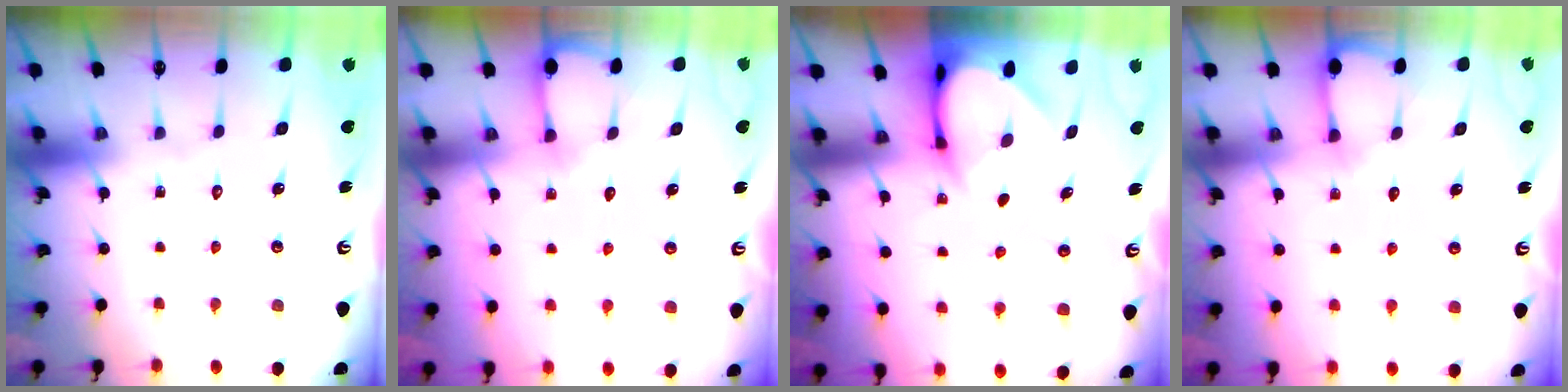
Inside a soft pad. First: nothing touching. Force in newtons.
{"total": 5.2, "press": 5.1, "slide": 0.7}
{"total": 4.5, "press": 4.4, "slide": 0.5}
{"total": 5.2, "press": 5.1, "slide": 0.7}